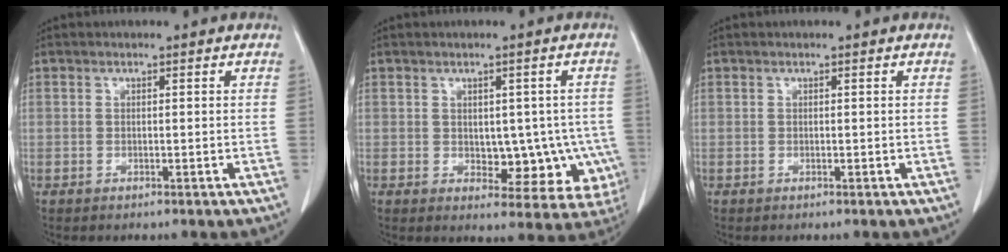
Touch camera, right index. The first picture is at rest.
{"total": 9.1, "force": [-1.4, 5.6, 7.0], "torque": [-0.060, 0.012, -0.003]}
{"total": 0.0}